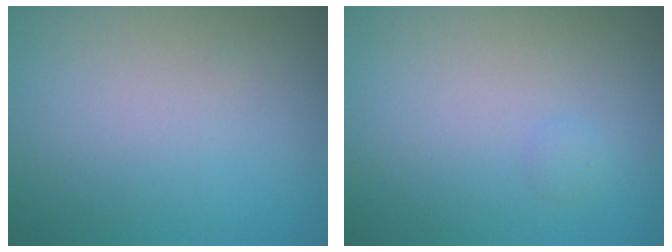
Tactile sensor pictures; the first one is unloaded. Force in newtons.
{"total": 0.6, "press": 0.6, "slide": 0.1}